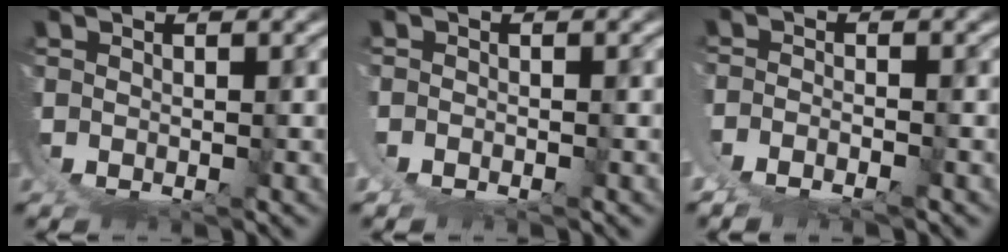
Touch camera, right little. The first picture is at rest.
{"total": 1.1, "force": [0.0, 1.0, 0.6], "torque": [-0.015, 0.001, -0.001]}
{"total": 3.3, "force": [-0.6, 2.5, 2.1], "torque": [-0.044, -0.010, -0.010]}